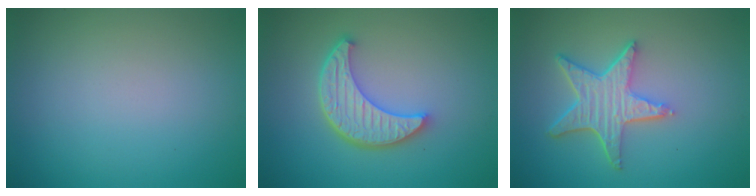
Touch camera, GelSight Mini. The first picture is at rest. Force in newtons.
{"total": 5.2, "press": 4.1, "slide": 3.3}
{"total": 5.2, "press": 4.0, "slide": 3.2}